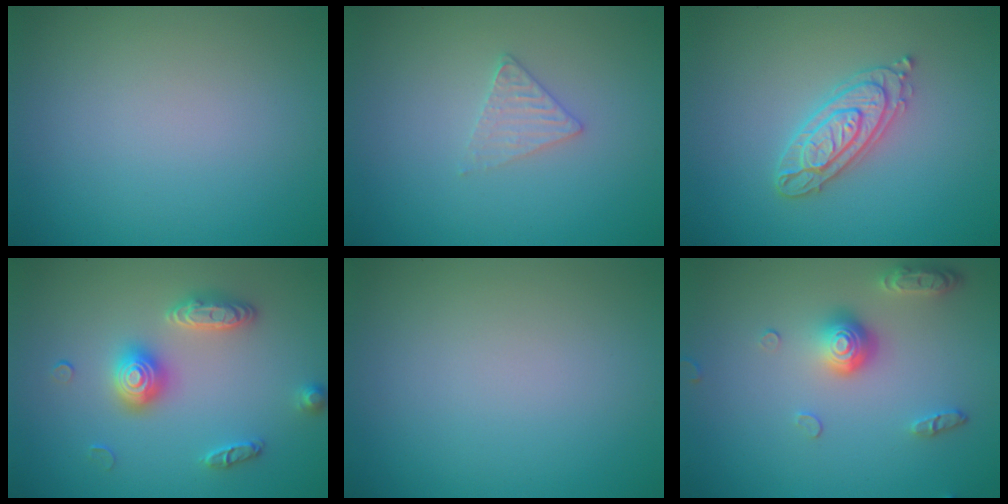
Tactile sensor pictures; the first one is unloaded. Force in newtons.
{"total": 1.6, "press": 1.6, "slide": 0.2}
{"total": 3.0, "press": 2.9, "slide": 0.6}
{"total": 3.2, "press": 3.2, "slide": 0.4}
{"total": 0.0}
{"total": 3.8, "press": 3.0, "slide": 2.5}